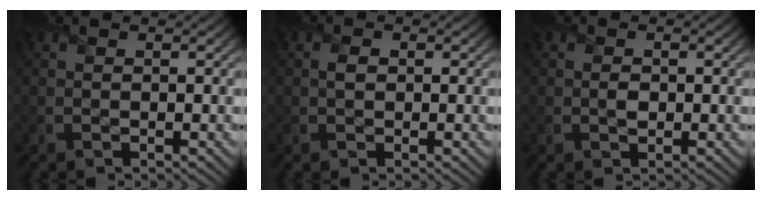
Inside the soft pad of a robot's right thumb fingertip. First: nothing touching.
{"total": 0.9, "force": [0.0, 0.7, 0.4], "torque": [-0.006, -0.002, 0.000]}
{"total": 0.9, "force": [-0.1, 0.7, 0.6], "torque": [-0.007, -0.006, -0.002]}